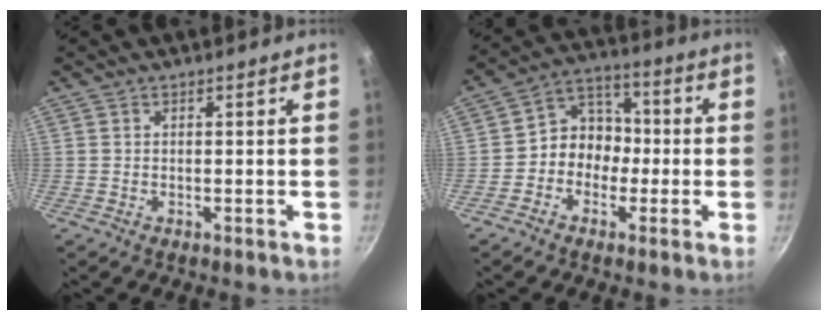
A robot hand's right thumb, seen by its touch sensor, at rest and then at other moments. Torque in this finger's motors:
{"motor_torque": [-0.07, 0.20, 0.18, -0.13, 0.01]}